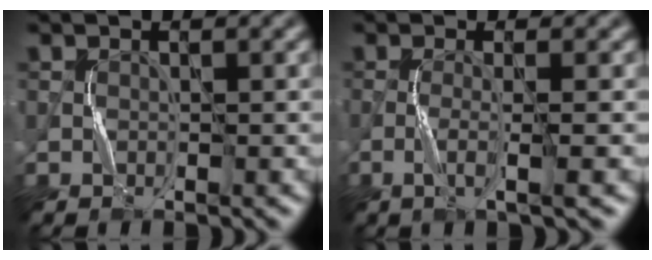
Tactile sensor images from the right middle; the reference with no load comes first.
{"total": 2.4, "force": [-0.7, 0.1, 2.3], "torque": [-0.045, 0.000, -0.020]}